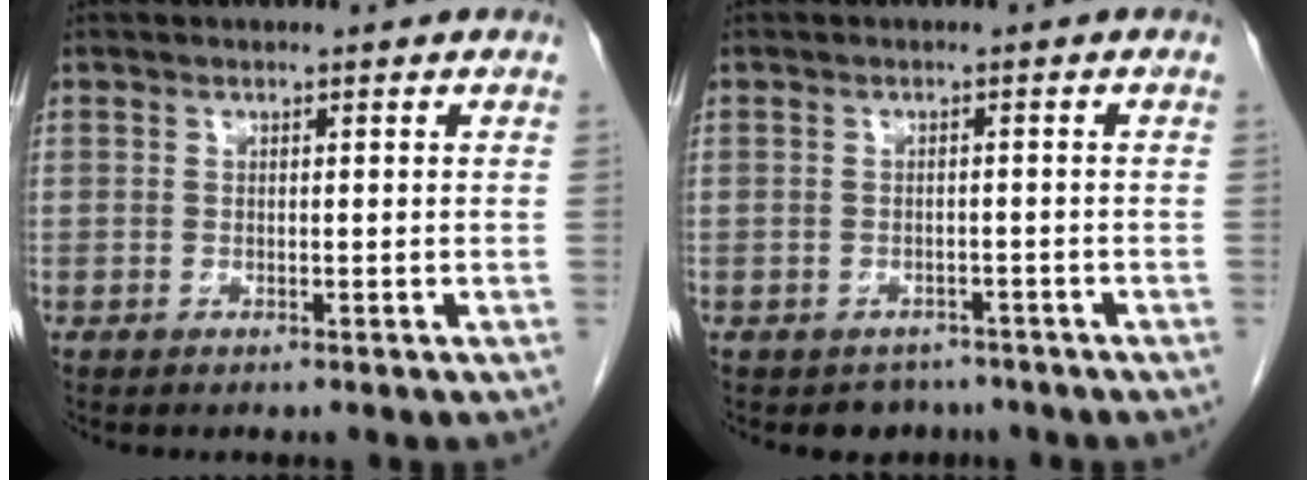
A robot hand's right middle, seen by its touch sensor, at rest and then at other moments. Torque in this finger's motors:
{"motor_torque": [0.03, -0.02, -0.03, 0.00]}